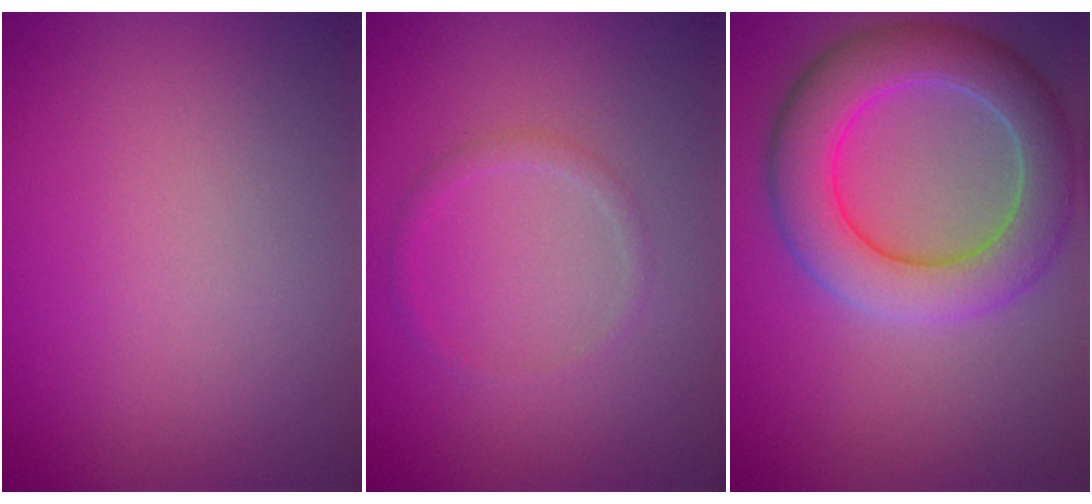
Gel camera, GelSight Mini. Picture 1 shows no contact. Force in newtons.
{"total": 1.0, "press": 1.0, "slide": 0.1}
{"total": 7.5, "press": 7.5, "slide": 0.5}